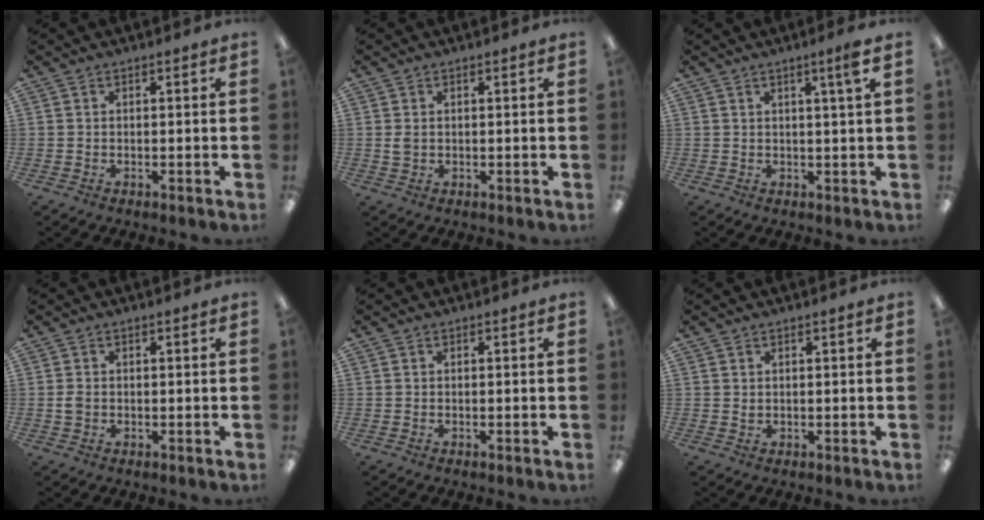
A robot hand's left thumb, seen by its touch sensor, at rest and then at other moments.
{"total": 1.6, "force": [0.3, 1.1, 1.2], "torque": [-0.025, 0.003, 0.005]}
{"total": 3.7, "force": [2.0, -0.3, 3.1], "torque": [-0.054, -0.005, 0.029]}
{"total": 1.6, "force": [-0.1, 1.2, 1.1], "torque": [-0.021, 0.003, -0.003]}
{"total": 0.0}
{"total": 0.7, "force": [0.4, 0.4, 0.4], "torque": [-0.009, 0.001, 0.007]}